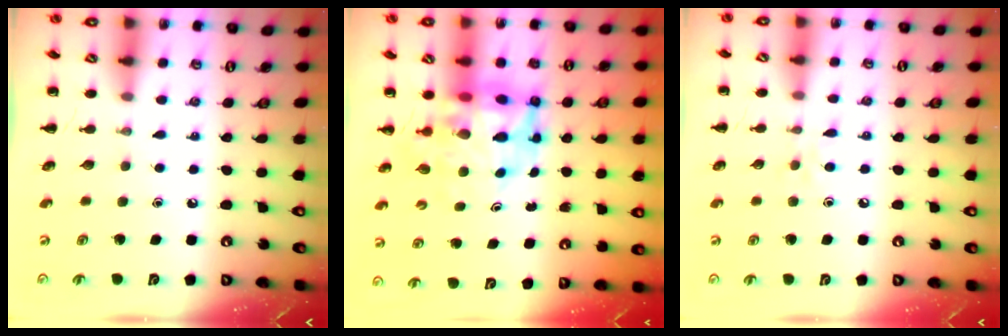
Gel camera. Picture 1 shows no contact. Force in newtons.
{"total": 12.0, "press": 11.4, "slide": 3.6}
{"total": 4.3, "press": 4.1, "slide": 1.2}